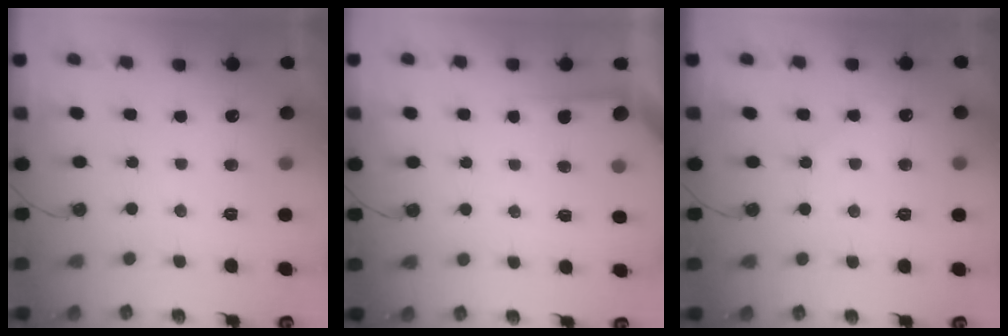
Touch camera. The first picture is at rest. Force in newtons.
{"total": 2.9, "press": 2.8, "slide": 0.4}
{"total": 4.2, "press": 4.1, "slide": 0.8}